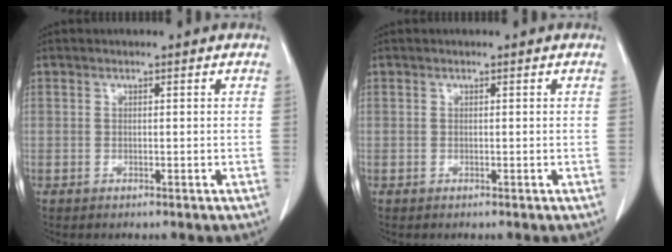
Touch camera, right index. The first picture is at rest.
{"total": 0.0}